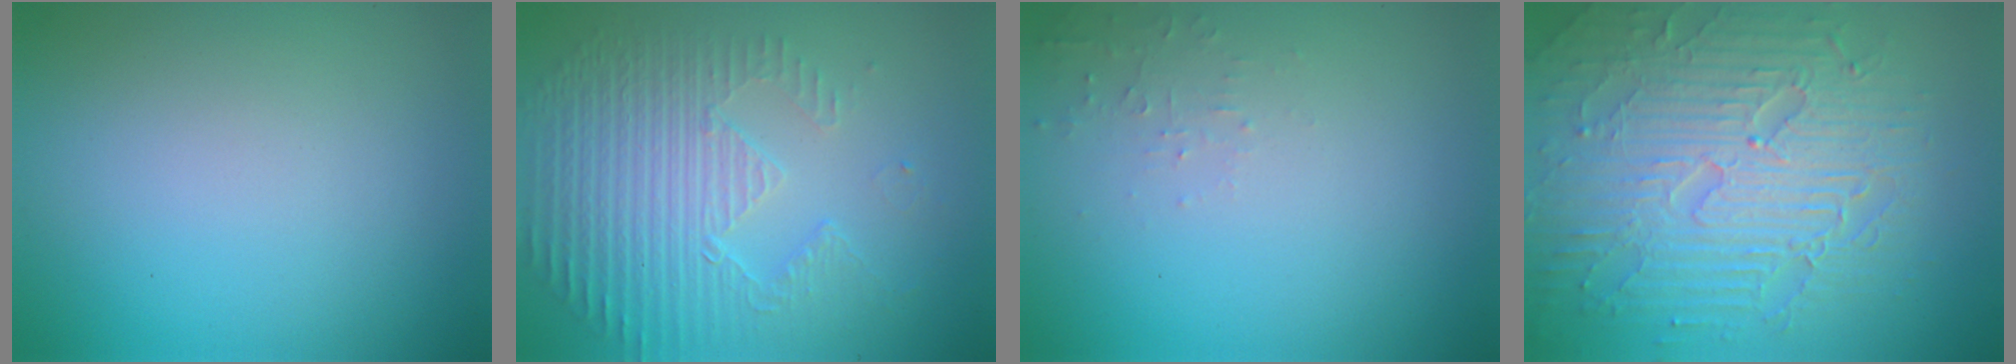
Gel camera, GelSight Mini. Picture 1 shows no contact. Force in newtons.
{"total": 5.4, "press": 3.6, "slide": 4.0}
{"total": 1.2, "press": 1.2, "slide": 0.3}
{"total": 8.8, "press": 6.3, "slide": 6.1}